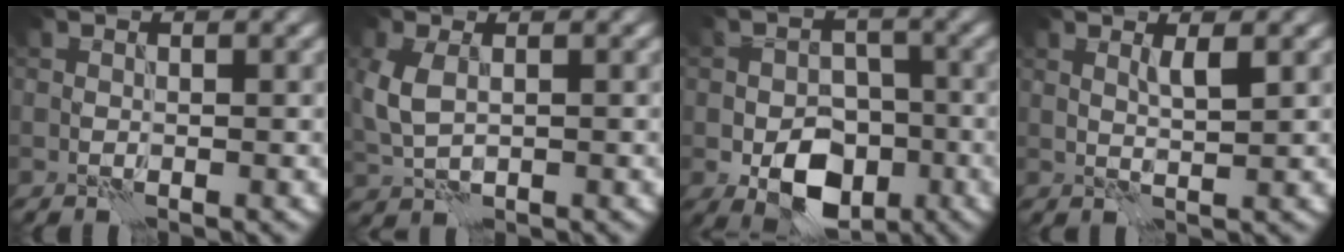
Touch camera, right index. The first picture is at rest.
{"total": 3.4, "force": [0.5, 2.0, 2.7], "torque": [-0.075, 0.002, 0.013]}
{"total": 7.1, "force": [-2.8, 4.7, 4.4], "torque": [-0.072, -0.012, -0.046]}
{"total": 1.5, "force": [0.7, 0.0, 1.3], "torque": [-0.029, -0.004, 0.010]}